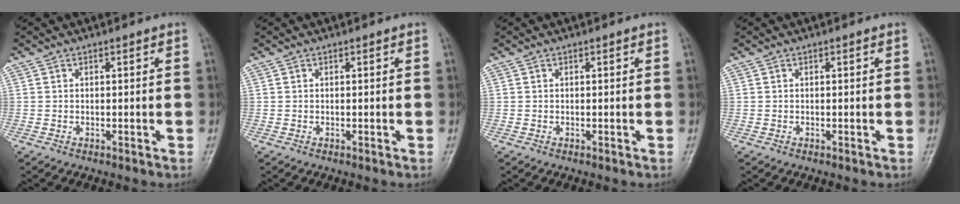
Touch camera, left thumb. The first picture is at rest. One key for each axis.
{"total": 0.0}
{"total": 0.0}
{"total": 0.0}